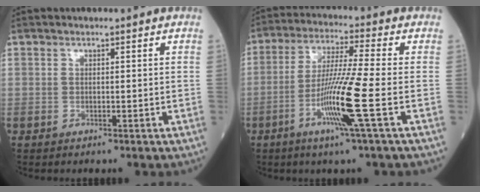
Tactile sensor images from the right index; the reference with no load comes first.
{"total": 10.7, "force": [-3.5, -1.5, 10.0], "torque": [-0.194, -0.015, -0.072]}